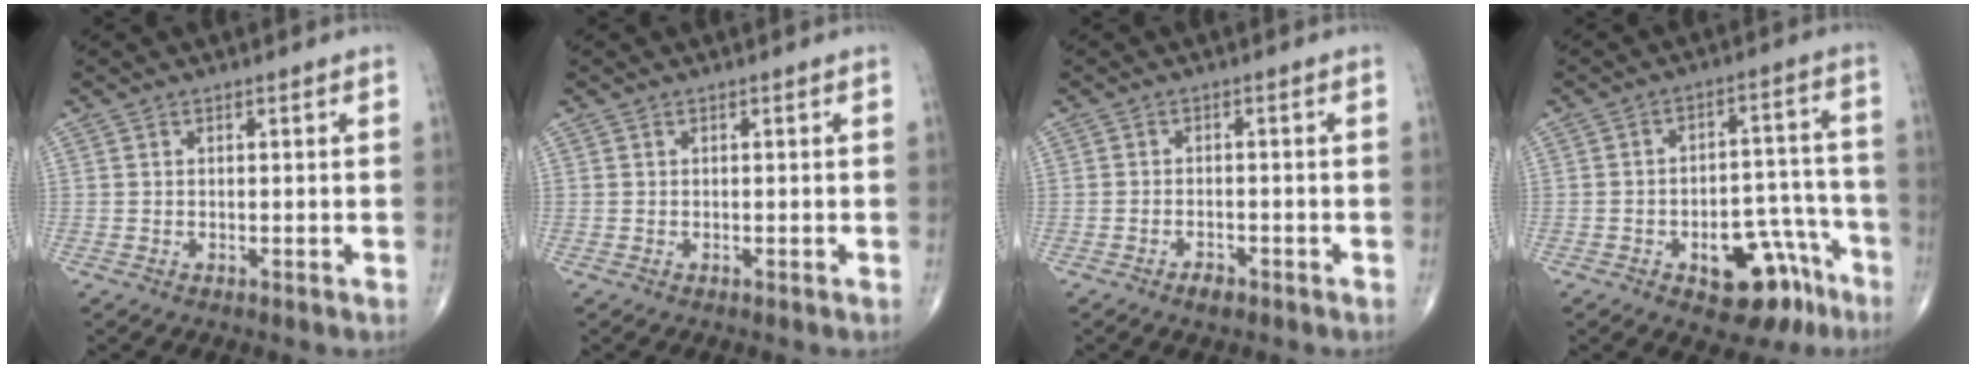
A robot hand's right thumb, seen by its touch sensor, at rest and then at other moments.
{"total": 0.0}
{"total": 2.2, "force": [-1.5, 1.1, 1.1], "torque": [-0.016, 0.008, -0.024]}
{"total": 13.6, "force": [-7.4, 7.3, 8.8], "torque": [-0.070, 0.071, -0.094]}